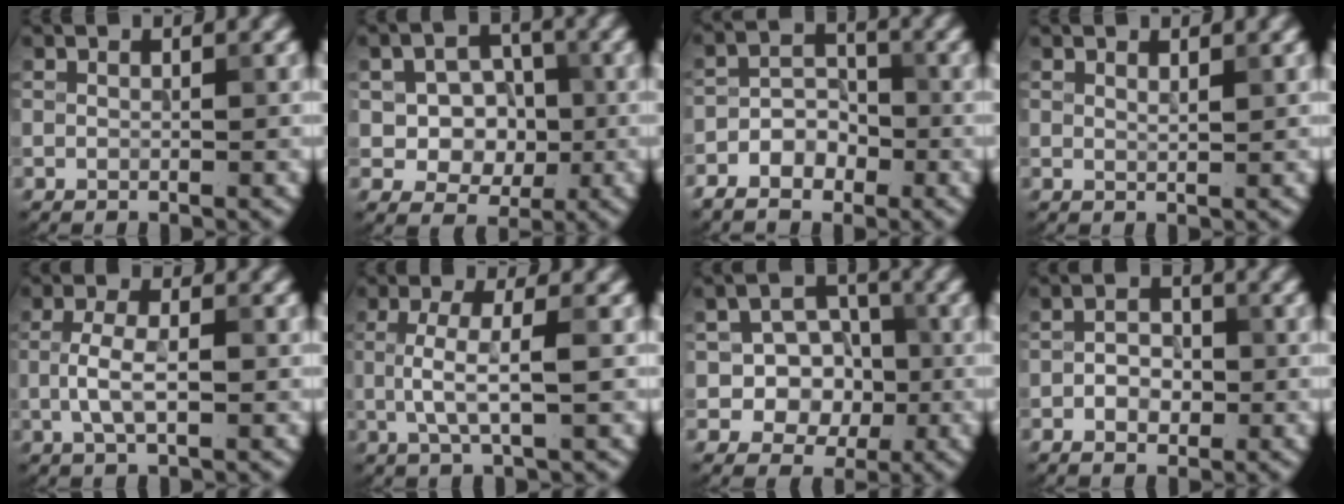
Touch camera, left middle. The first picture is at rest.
{"total": 5.9, "force": [-0.4, 4.8, 3.5], "torque": [-0.040, -0.001, -0.017]}
{"total": 3.9, "force": [-2.4, 2.6, 1.8], "torque": [-0.027, 0.004, -0.047]}
{"total": 0.7, "force": [0.6, 0.1, 0.3], "torque": [-0.003, -0.001, 0.011]}
{"total": 3.3, "force": [-0.5, 1.3, 3.0], "torque": [-0.065, 0.001, -0.011]}
{"total": 3.7, "force": [-0.1, 0.9, 3.6], "torque": [-0.072, -0.001, -0.002]}
{"total": 6.1, "force": [-1.0, 5.2, 2.9], "torque": [-0.017, 0.007, -0.035]}
{"total": 2.7, "force": [-0.8, 1.8, 1.8], "torque": [-0.028, 0.004, -0.017]}